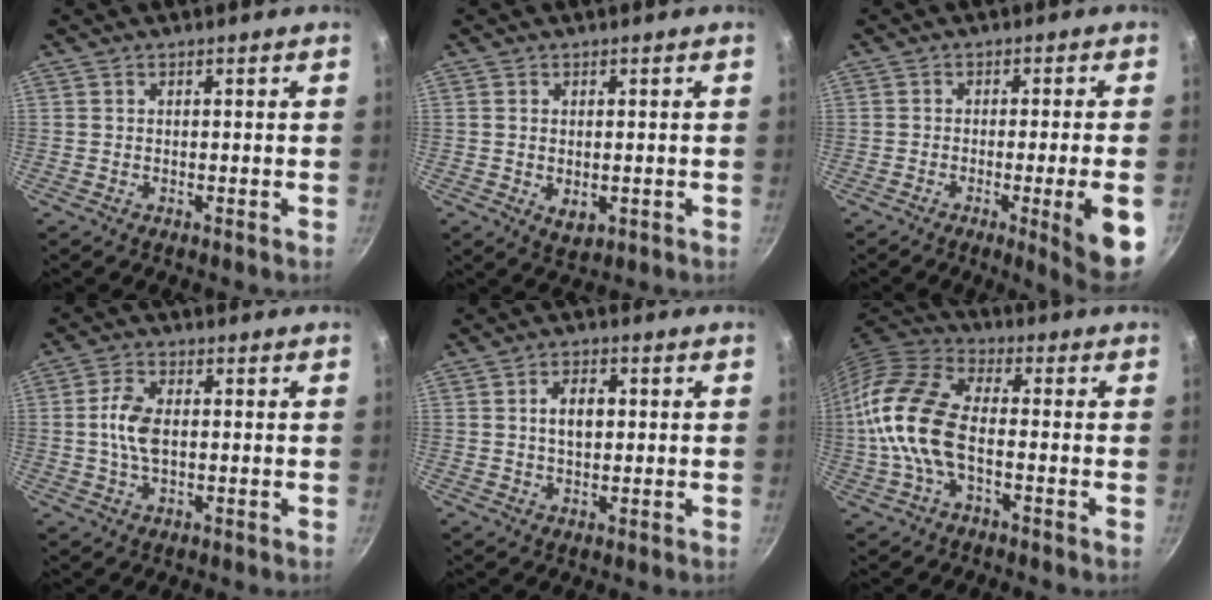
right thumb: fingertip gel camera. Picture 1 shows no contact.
{"total": 3.4, "force": [-0.3, 2.1, 2.6], "torque": [-0.043, -0.013, -0.001]}
{"total": 9.7, "force": [-2.9, 0.6, 9.2], "torque": [-0.114, 0.007, -0.038]}
{"total": 6.4, "force": [0.1, 3.6, 5.3], "torque": [-0.105, 0.010, -0.003]}
{"total": 5.1, "force": [0.7, 3.2, 4.0], "torque": [-0.054, 0.008, 0.010]}
{"total": 14.2, "force": [-2.1, 7.5, 11.9], "torque": [-0.233, 0.031, -0.059]}